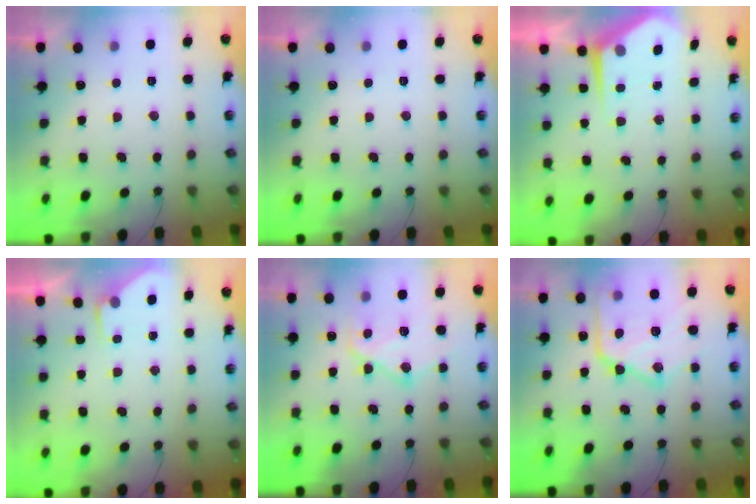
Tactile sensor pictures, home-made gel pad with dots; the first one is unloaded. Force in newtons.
{"total": 0.0}
{"total": 4.7, "press": 4.7, "slide": 0.5}
{"total": 3.4, "press": 3.3, "slide": 0.5}
{"total": 15.6, "press": 15.6, "slide": 1.2}
{"total": 19.5, "press": 19.5, "slide": 1.2}